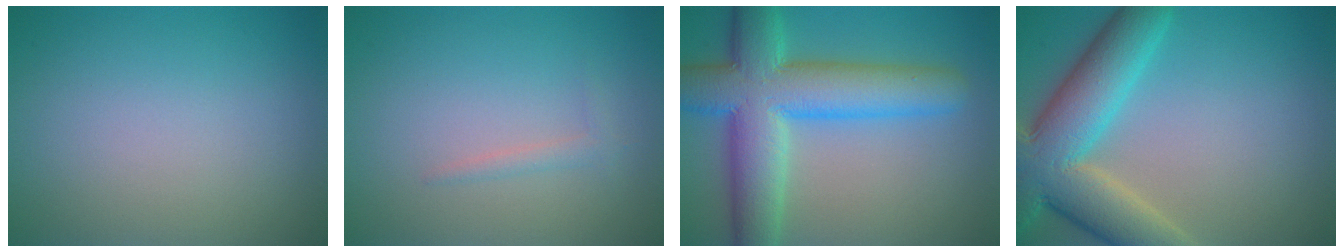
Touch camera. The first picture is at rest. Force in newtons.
{"total": 1.0, "press": 1.0, "slide": 0.1}
{"total": 10.4, "press": 10.4, "slide": 0.4}
{"total": 10.0, "press": 10.0, "slide": 0.7}